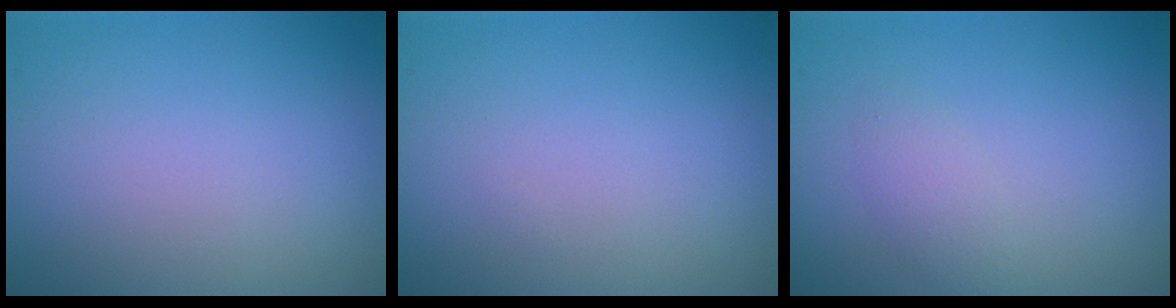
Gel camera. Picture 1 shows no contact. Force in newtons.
{"total": 0.0}
{"total": 1.3, "press": 1.3, "slide": 0.0}